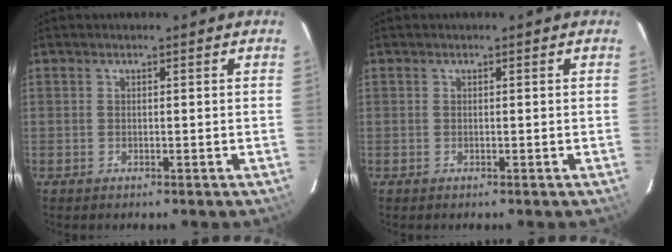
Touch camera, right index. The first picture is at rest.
{"total": 0.0}